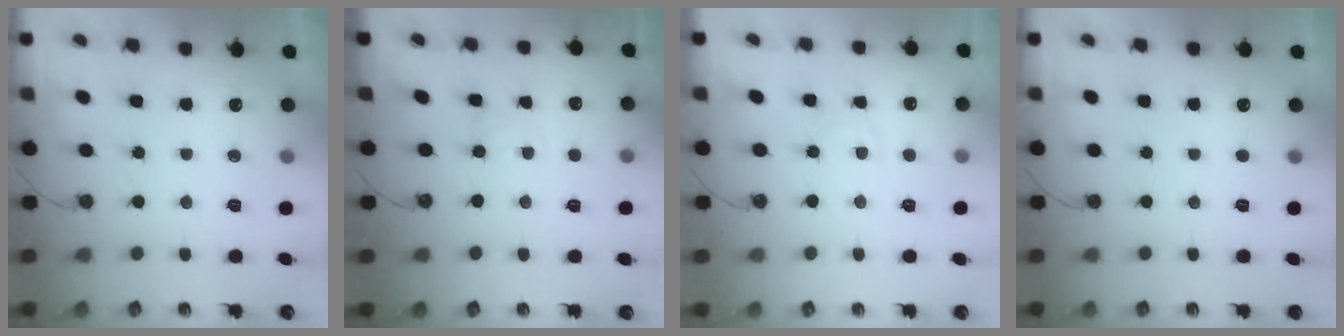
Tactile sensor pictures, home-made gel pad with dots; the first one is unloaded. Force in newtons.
{"total": 2.7, "press": 2.7, "slide": 0.4}
{"total": 5.2, "press": 5.1, "slide": 0.7}
{"total": 0.0}